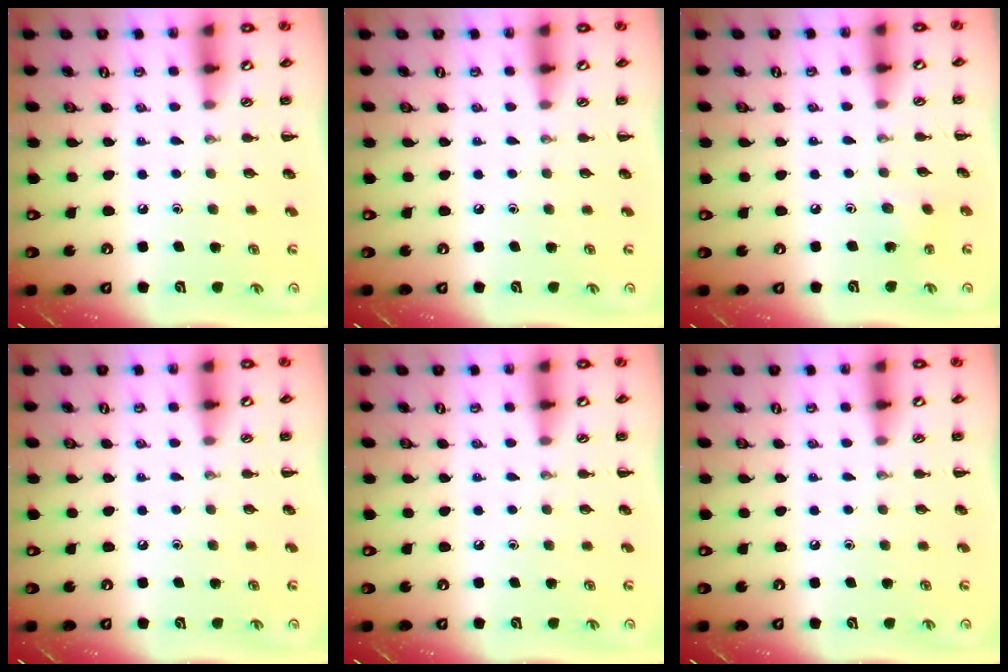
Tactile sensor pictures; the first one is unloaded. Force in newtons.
{"total": 0.0}
{"total": 1.5, "press": 1.4, "slide": 0.6}
{"total": 0.0}
{"total": 0.0}
{"total": 0.0}